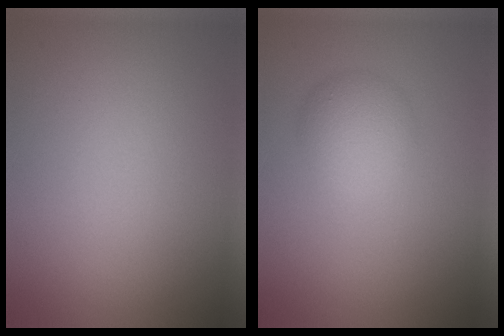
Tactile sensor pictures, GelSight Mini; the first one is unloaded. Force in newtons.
{"total": 3.0, "press": 3.0, "slide": 0.0}